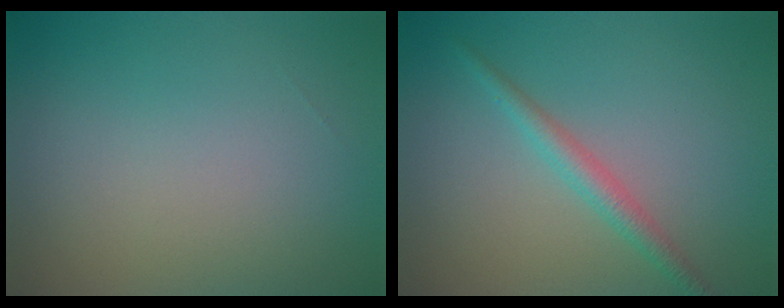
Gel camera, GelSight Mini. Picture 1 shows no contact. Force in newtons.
{"total": 2.1, "press": 2.1, "slide": 0.0}